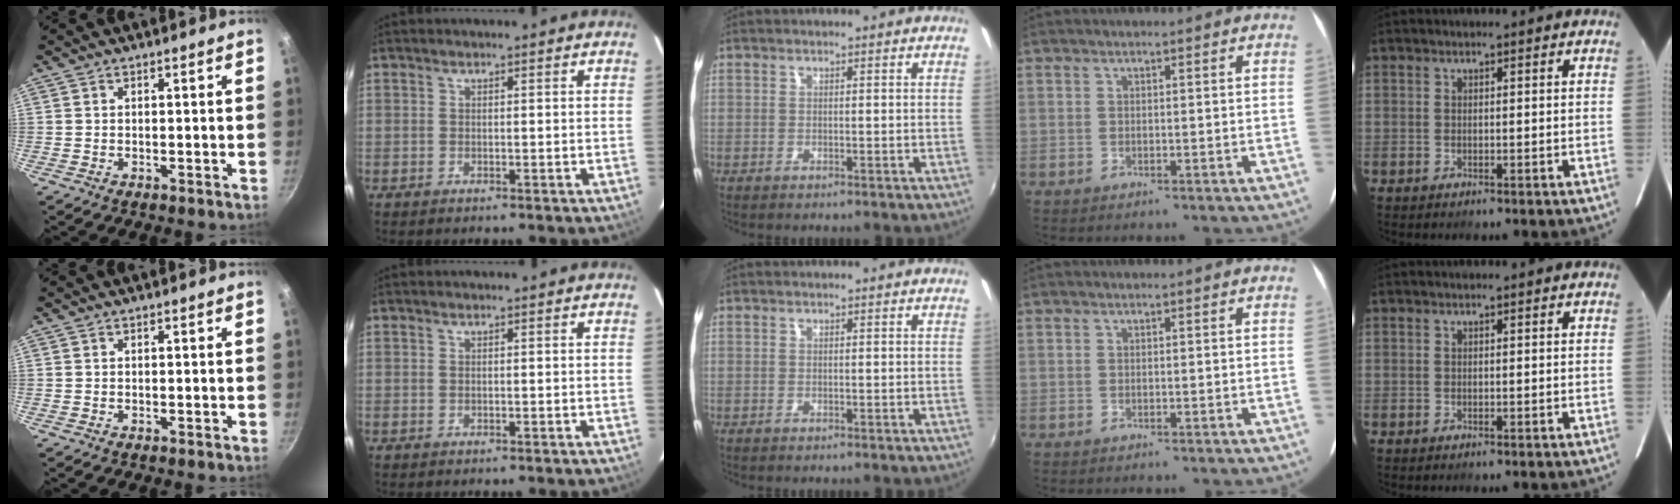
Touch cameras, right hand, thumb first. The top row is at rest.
{}